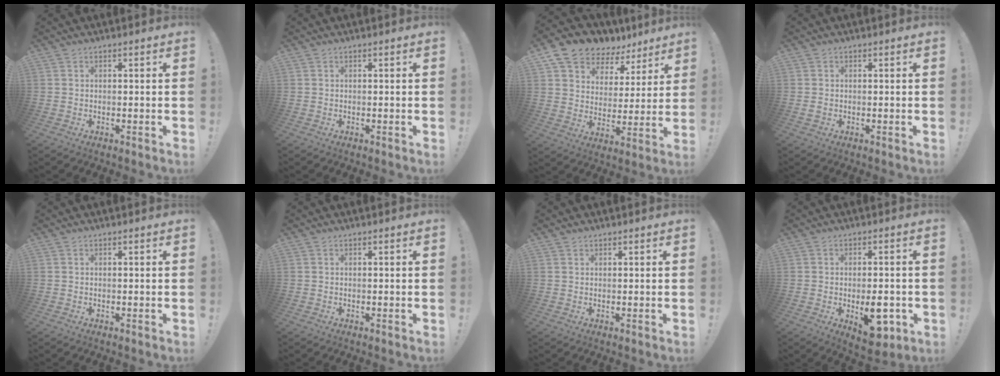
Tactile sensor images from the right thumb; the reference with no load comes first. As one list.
[{"total": 0.0}, {"total": 10.4, "force": [8.3, 6.0, 1.8], "torque": [-0.042, -0.071, 0.156]}, {"total": 0.9, "force": [0.2, 0.8, 0.3], "torque": [-0.001, 0.001, 0.001]}, {"total": 0.0}, {"total": 0.0}, {"total": 0.8, "force": [0.7, 0.4, 0.0], "torque": [0.007, -0.003, 0.013]}, {"total": 10.0, "force": [-3.1, 4.7, 8.3], "torque": [-0.113, 0.007, -0.046]}]